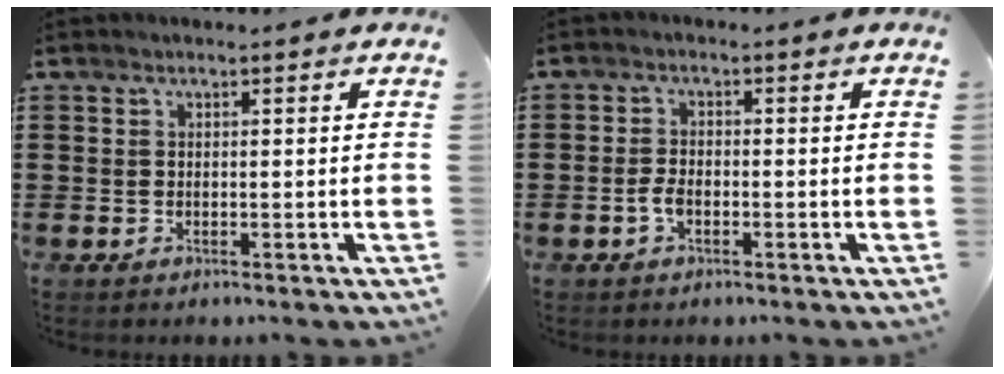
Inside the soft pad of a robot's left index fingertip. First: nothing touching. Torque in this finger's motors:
{"motor_torque": [0.44, 0.26, 0.16, 0.06]}